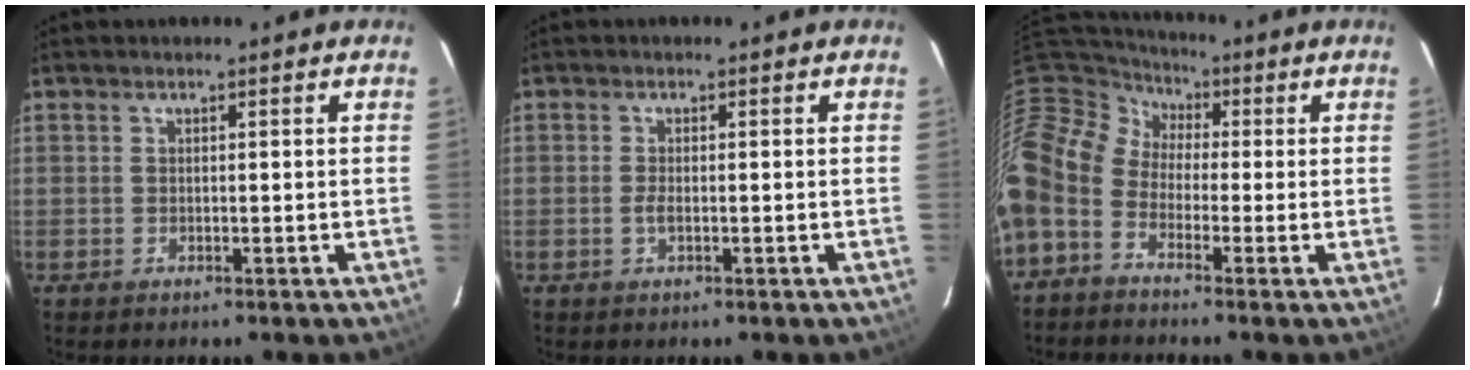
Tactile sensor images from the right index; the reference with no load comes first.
{"total": 1.5, "force": [-0.5, 0.4, 1.4], "torque": [-0.031, -0.001, -0.010]}
{"total": 13.3, "force": [-0.8, 9.2, 9.5], "torque": [-0.186, 0.008, -0.040]}